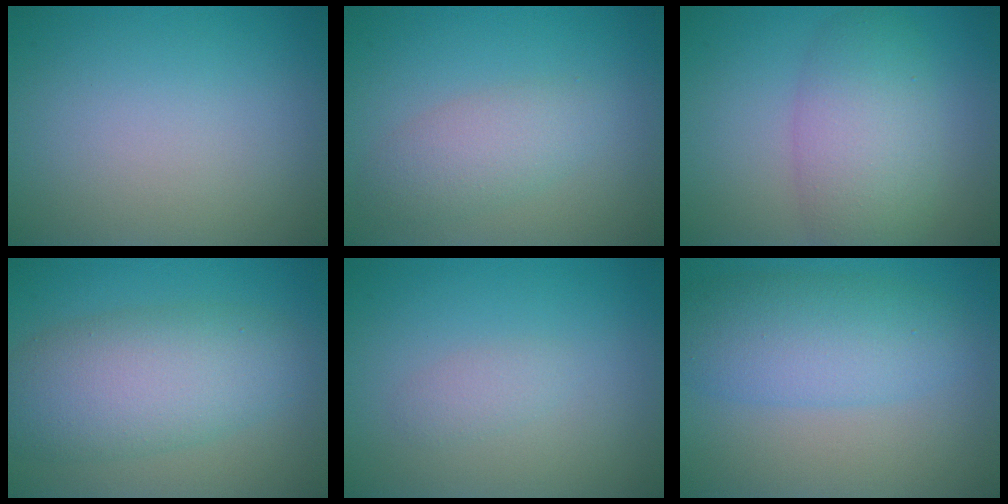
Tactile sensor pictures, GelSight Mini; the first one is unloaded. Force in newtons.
{"total": 3.0, "press": 3.0, "slide": 0.1}
{"total": 5.7, "press": 5.7, "slide": 0.3}
{"total": 7.5, "press": 7.5, "slide": 0.4}
{"total": 1.2, "press": 1.2, "slide": 0.0}
{"total": 5.7, "press": 5.6, "slide": 0.4}